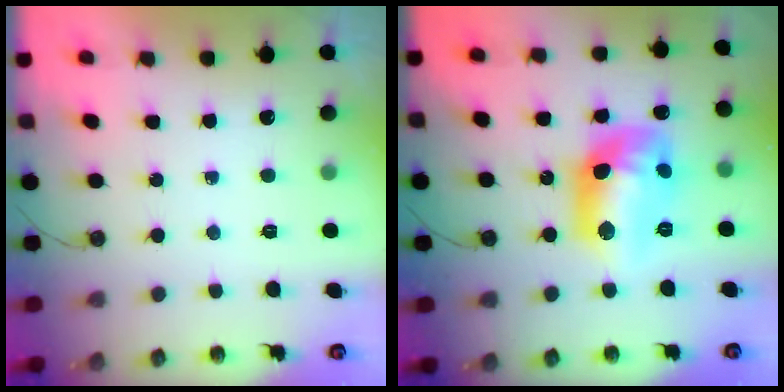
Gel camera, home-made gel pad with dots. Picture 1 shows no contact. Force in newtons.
{"total": 14.4, "press": 14.4, "slide": 1.1}